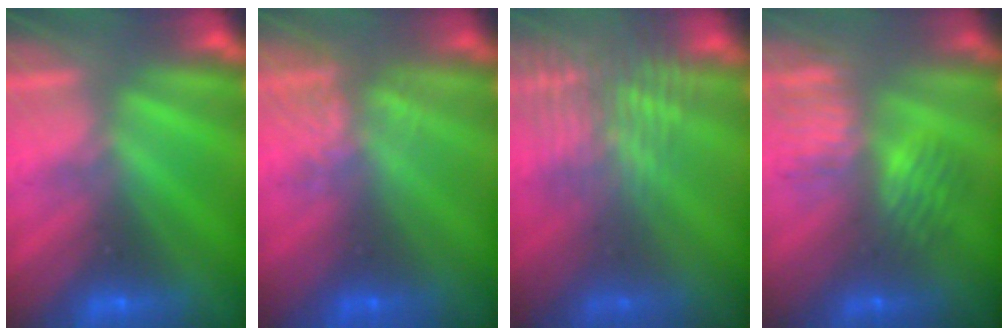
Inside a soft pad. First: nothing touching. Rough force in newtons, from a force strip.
{"total": 3.8}
{"total": 3.9}
{"total": 6.2}